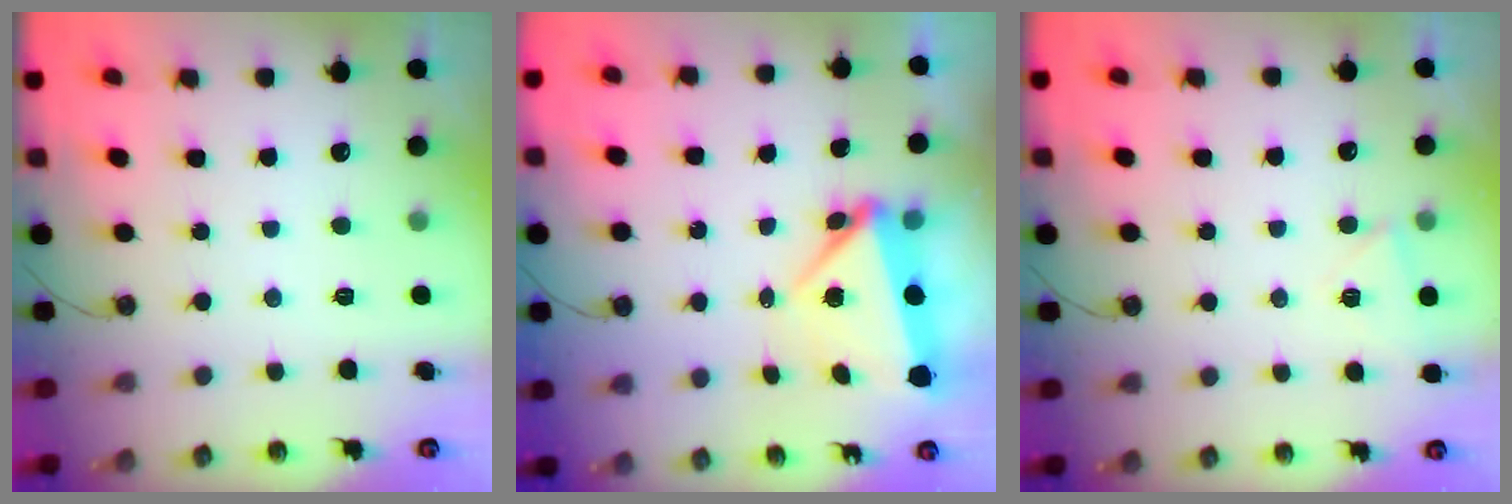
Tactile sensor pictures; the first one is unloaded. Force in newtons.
{"total": 5.8, "press": 5.8, "slide": 0.3}
{"total": 4.8, "press": 4.2, "slide": 2.3}